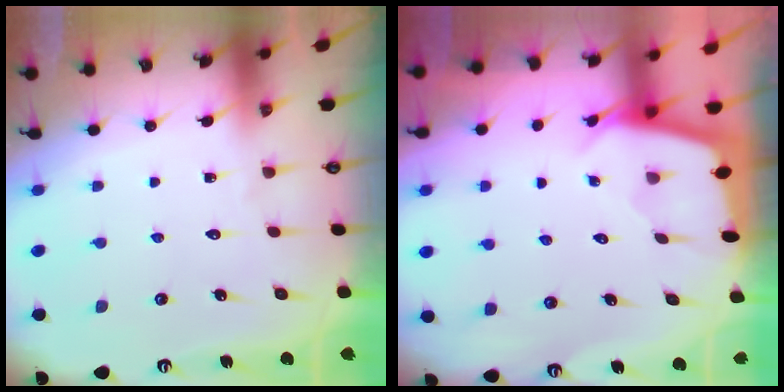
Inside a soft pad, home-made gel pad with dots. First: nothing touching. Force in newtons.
{"total": 2.0, "press": 2.0, "slide": 0.2}